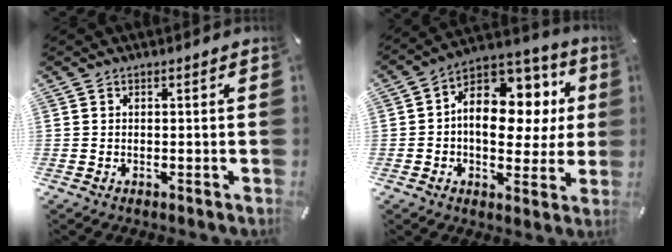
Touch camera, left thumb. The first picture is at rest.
{"total": 14.2, "force": [2.3, 10.5, 9.4], "torque": [-0.137, -0.020, 0.045]}